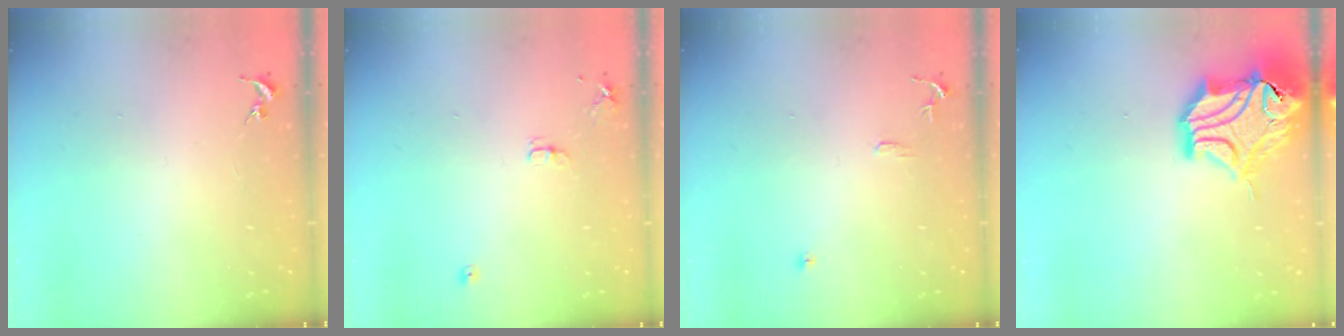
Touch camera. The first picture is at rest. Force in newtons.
{"total": 7.2, "press": 7.2, "slide": 0.8}
{"total": 7.1, "press": 7.1, "slide": 0.7}
{"total": 20.0, "press": 19.8, "slide": 2.7}